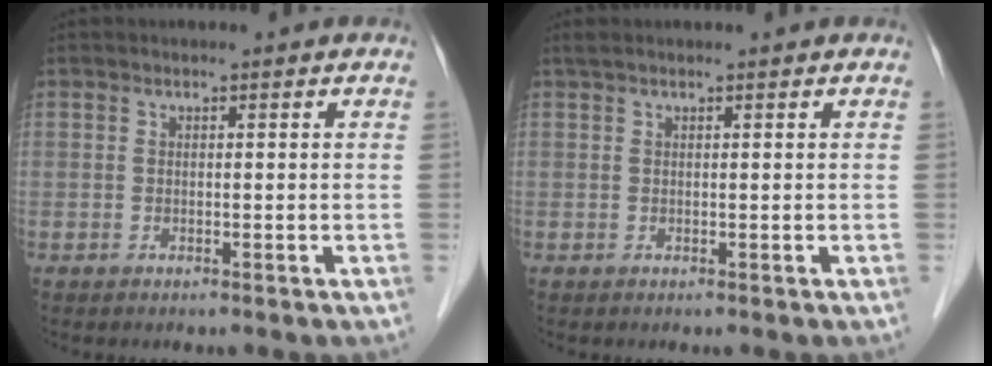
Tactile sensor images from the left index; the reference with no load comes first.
{"total": 1.2, "force": [1.1, 0.0, 0.5], "torque": [-0.013, 0.019, 0.025]}